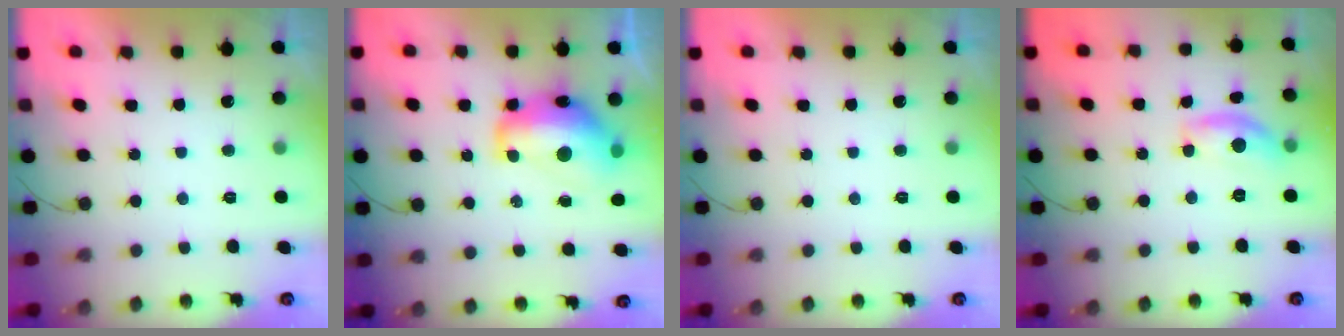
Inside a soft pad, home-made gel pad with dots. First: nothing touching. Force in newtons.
{"total": 15.0, "press": 14.9, "slide": 1.4}
{"total": 0.0}
{"total": 10.1, "press": 10.1, "slide": 0.6}